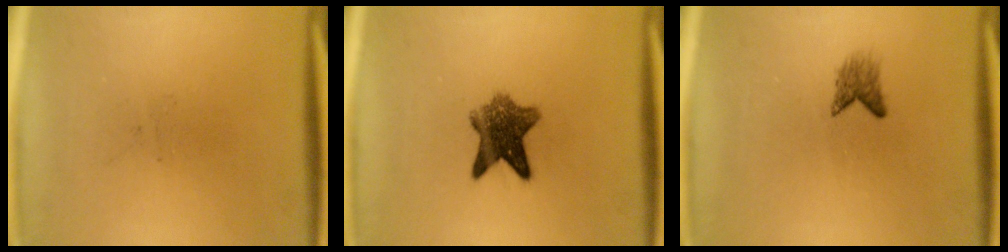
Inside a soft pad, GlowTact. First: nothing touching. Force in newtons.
{"total": 7.4}
{"total": 1.9}